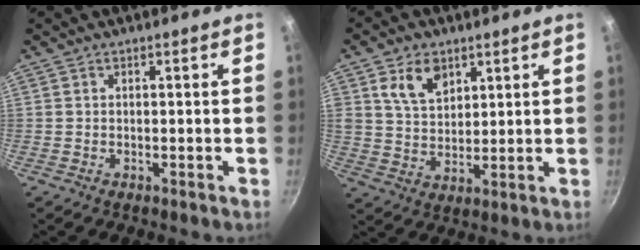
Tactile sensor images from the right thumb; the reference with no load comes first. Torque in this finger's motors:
{"motor_torque": [1.44, 1.54, 1.65, 1.12, 0.74]}